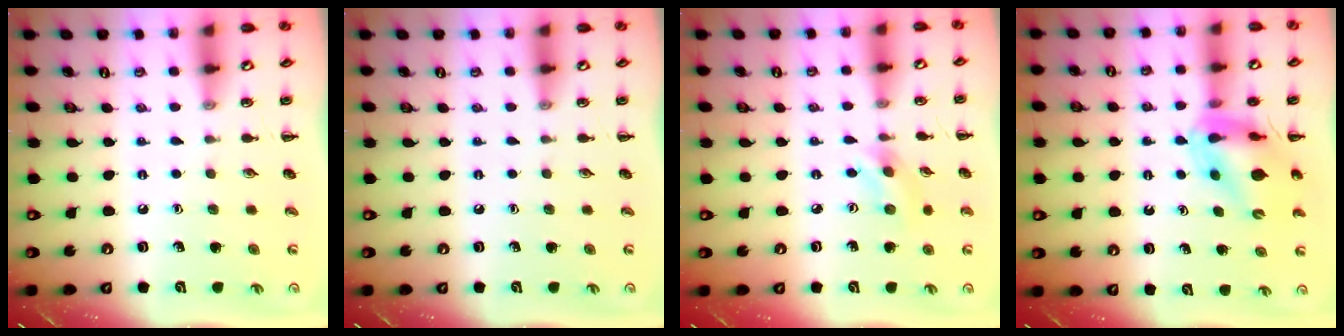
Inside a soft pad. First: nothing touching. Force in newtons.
{"total": 0.0}
{"total": 2.6, "press": 2.6, "slide": 0.6}
{"total": 12.4, "press": 11.9, "slide": 3.5}